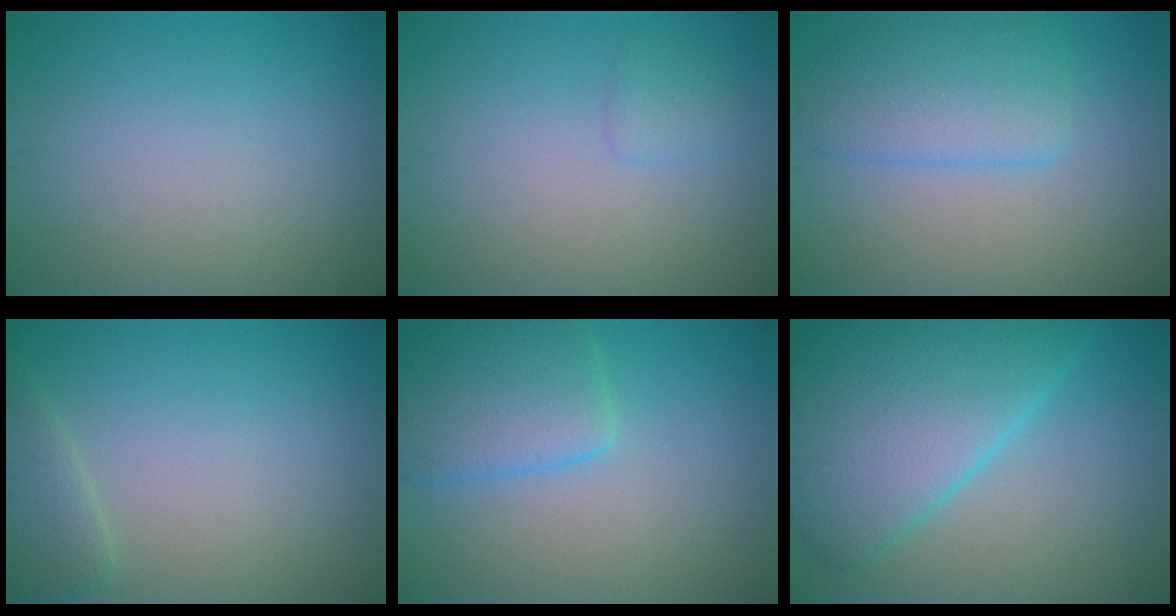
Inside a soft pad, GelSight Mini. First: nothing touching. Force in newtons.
{"total": 1.0, "press": 1.0, "slide": 0.1}
{"total": 4.4, "press": 4.4, "slide": 0.4}
{"total": 2.4, "press": 2.4, "slide": 0.0}
{"total": 4.6, "press": 4.6, "slide": 0.5}
{"total": 10.3, "press": 10.3, "slide": 0.2}